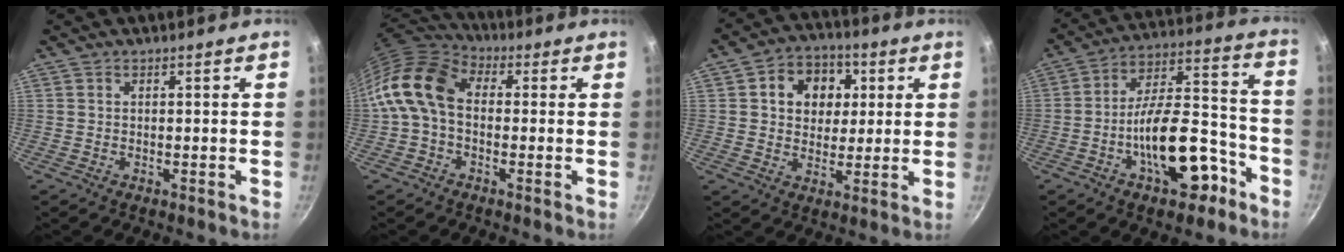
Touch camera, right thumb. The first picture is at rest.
{"total": 12.9, "force": [-0.2, 9.1, 9.2], "torque": [-0.164, 0.032, -0.025]}
{"total": 11.0, "force": [3.0, 9.0, 5.7], "torque": [-0.053, 0.001, 0.037]}
{"total": 18.1, "force": [-7.9, 8.5, 13.8], "torque": [-0.177, 0.080, -0.117]}